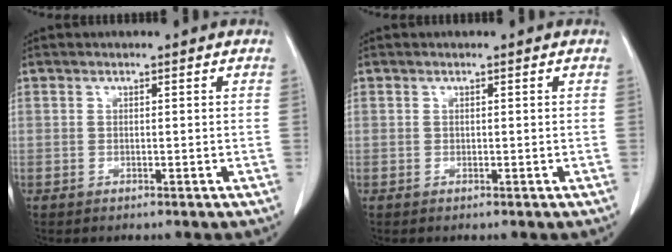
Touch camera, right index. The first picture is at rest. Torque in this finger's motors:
{"motor_torque": [0.04, 0.00, 0.00, 0.00]}